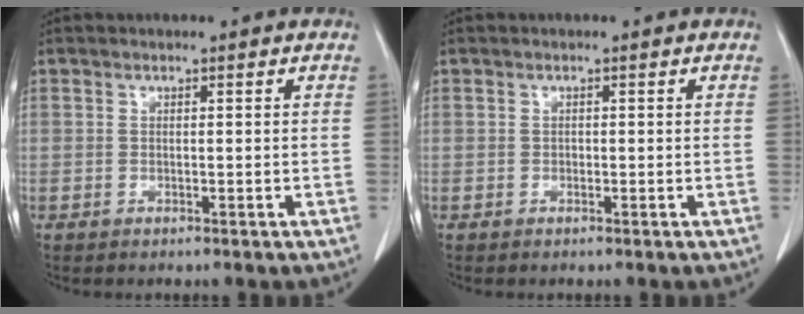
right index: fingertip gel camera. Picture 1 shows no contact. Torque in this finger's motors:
{"motor_torque": [0.12, -0.02, -0.02, 0.00]}